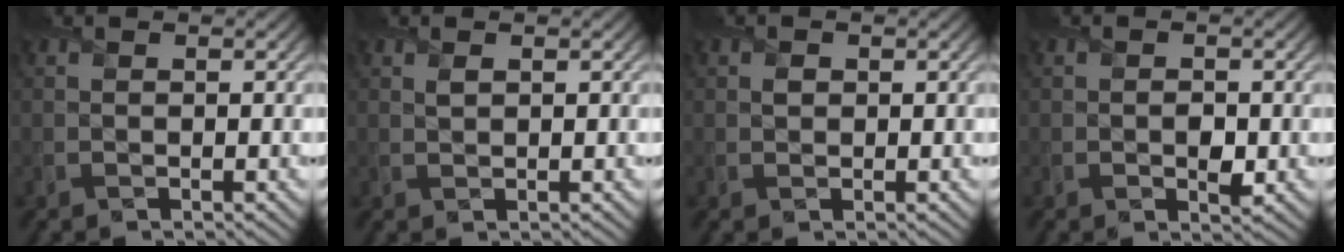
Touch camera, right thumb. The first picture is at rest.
{"total": 0.9, "force": [0.5, 0.4, 0.5], "torque": [-0.017, -0.002, 0.011]}
{"total": 0.9, "force": [0.3, 0.8, 0.4], "torque": [-0.009, -0.002, 0.003]}
{"total": 2.0, "force": [-0.4, 1.3, 1.4], "torque": [-0.023, -0.008, -0.006]}